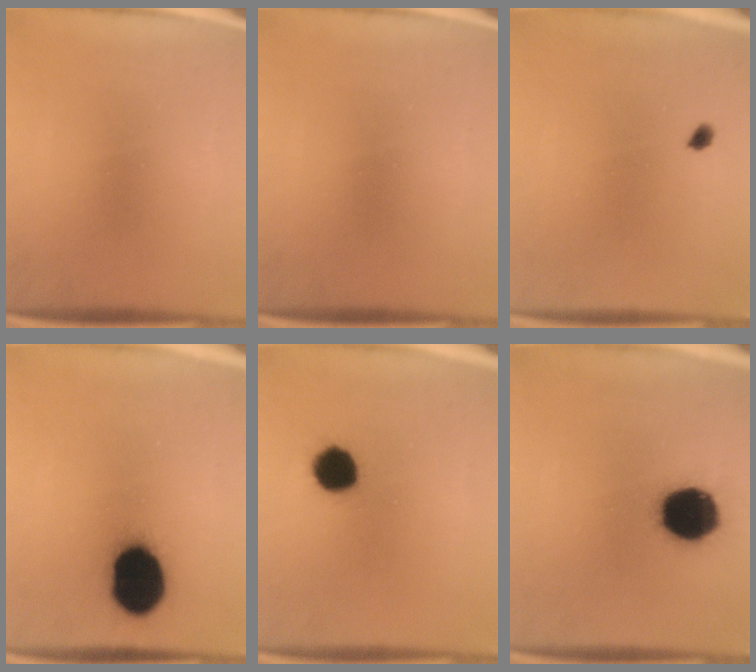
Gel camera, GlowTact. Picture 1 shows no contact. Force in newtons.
{"total": 0.0}
{"total": 1.1}
{"total": 19.3}
{"total": 7.2}
{"total": 17.2}